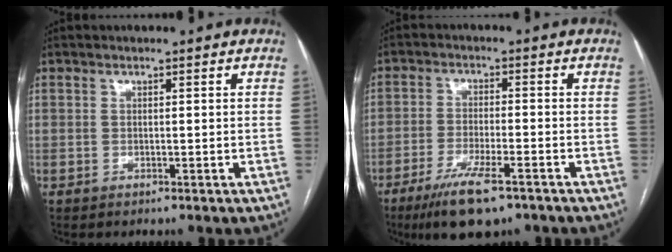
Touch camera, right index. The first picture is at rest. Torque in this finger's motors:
{"motor_torque": [0.80, -0.52, 0.45, 0.11]}